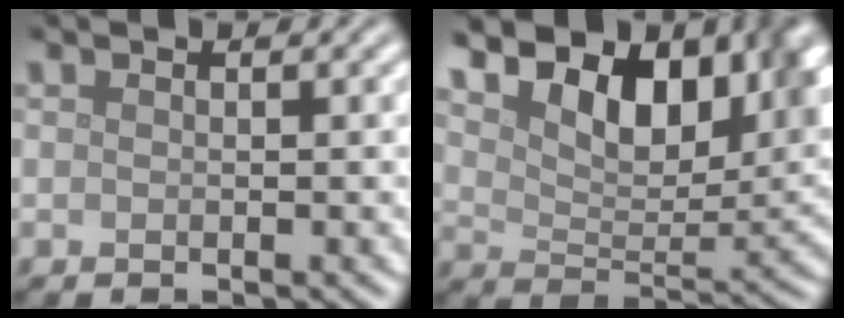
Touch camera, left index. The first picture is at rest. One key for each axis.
{"total": 11.9, "fx": 6.9, "fy": 5.9, "fz": 7.7, "tx": -0.105, "ty": 0.013, "tz": 0.103}